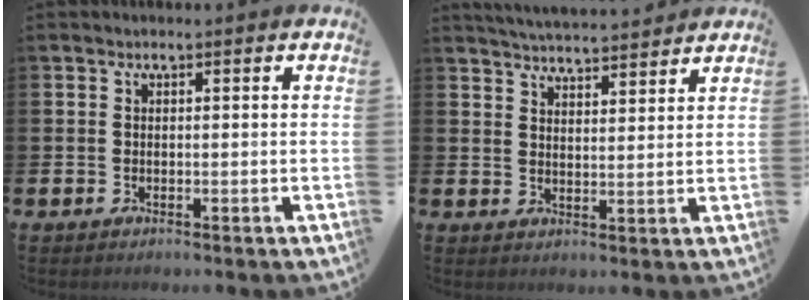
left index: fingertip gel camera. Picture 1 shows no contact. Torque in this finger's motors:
{"motor_torque": [0.95, -1.18, 0.55, 0.07]}